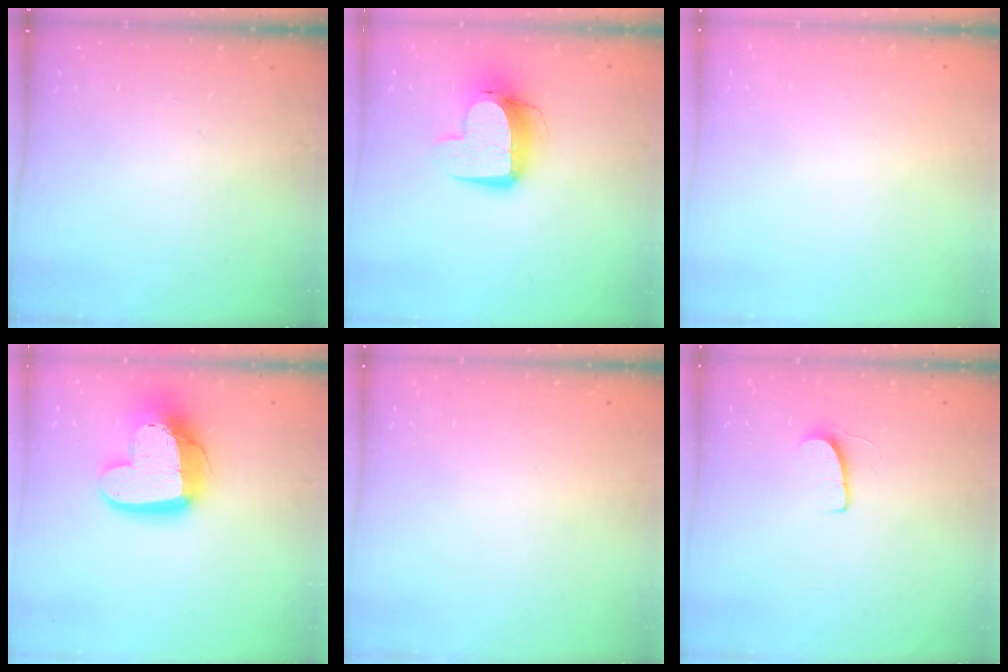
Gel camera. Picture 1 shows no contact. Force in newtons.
{"total": 12.3, "press": 12.3, "slide": 1.3}
{"total": 0.0}
{"total": 17.3, "press": 17.3, "slide": 1.6}
{"total": 0.0}
{"total": 5.1, "press": 5.0, "slide": 0.5}